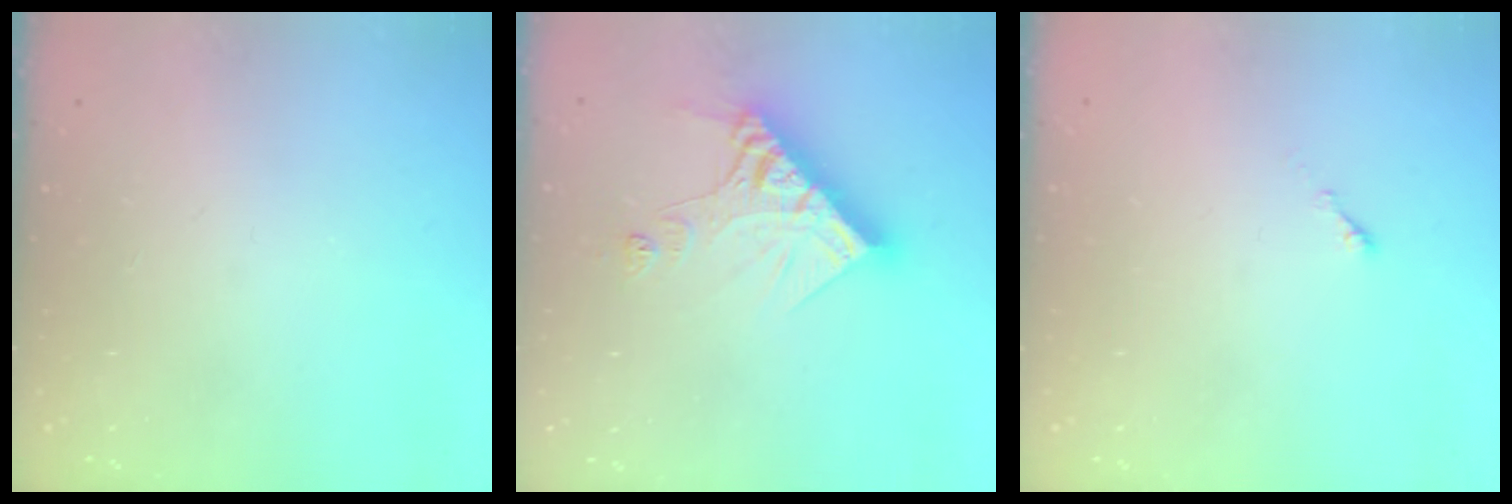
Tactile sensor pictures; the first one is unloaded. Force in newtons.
{"total": 13.3, "press": 13.2, "slide": 1.7}
{"total": 0.0}